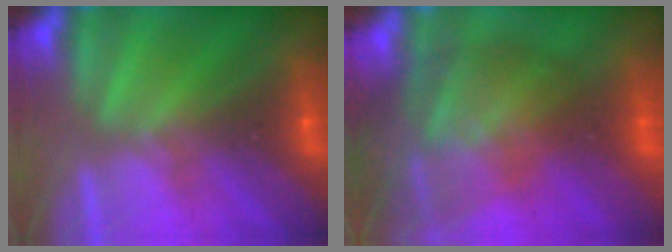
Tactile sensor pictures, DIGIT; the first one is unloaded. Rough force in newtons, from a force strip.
{"total": 7.3}